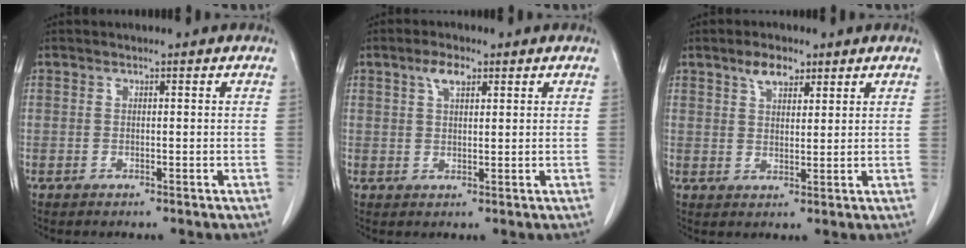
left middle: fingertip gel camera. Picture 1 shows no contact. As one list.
[{"total": 3.2, "force": [1.8, 1.3, 2.4], "torque": [-0.048, 0.007, 0.035]}, {"total": 4.5, "force": [2.9, 2.4, 2.5], "torque": [-0.044, 0.010, 0.052]}]